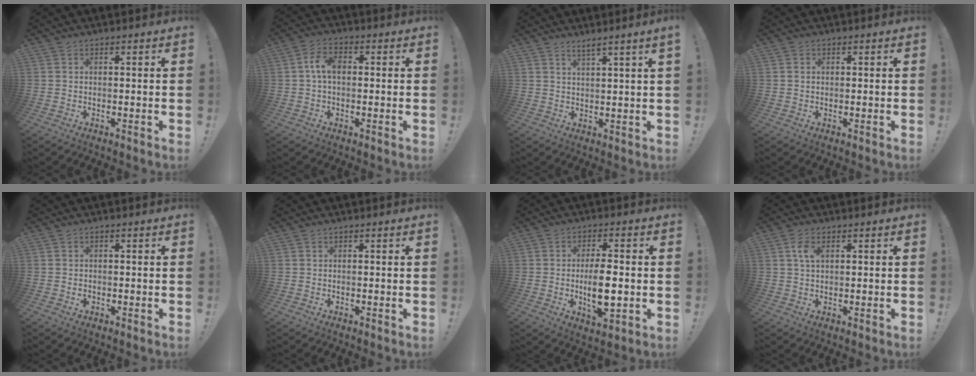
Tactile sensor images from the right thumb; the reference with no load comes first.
{"total": 6.1, "force": [0.3, 3.6, 4.9], "torque": [-0.081, 0.015, 0.007]}
{"total": 3.4, "force": [2.4, -1.0, 2.2], "torque": [-0.031, -0.017, 0.036]}
{"total": 0.8, "force": [0.1, 0.8, 0.2], "torque": [-0.008, 0.005, 0.002]}
{"total": 0.7, "force": [-0.3, 0.6, 0.2], "torque": [-0.002, 0.001, -0.006]}
{"total": 0.8, "force": [0.4, 0.7, -0.1], "torque": [0.011, -0.002, 0.005]}
{"total": 10.3, "force": [-1.1, 4.3, 9.3], "torque": [-0.156, -0.007, -0.022]}
{"total": 4.0, "force": [1.5, 2.0, 3.1], "torque": [-0.058, 0.002, 0.025]}